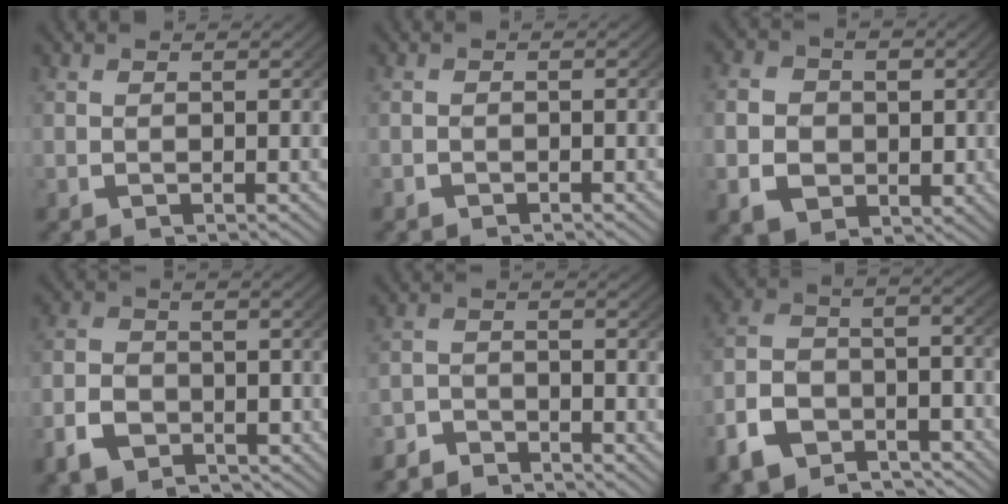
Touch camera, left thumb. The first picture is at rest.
{"total": 0.7, "force": [-0.7, 0.3, 0.1], "torque": [-0.003, -0.005, -0.012]}
{"total": 7.9, "force": [-0.9, 6.6, 4.3], "torque": [-0.082, -0.030, -0.002]}
{"total": 4.8, "force": [-3.1, 2.9, 2.2], "torque": [-0.045, -0.013, -0.051]}
{"total": 3.6, "force": [-3.4, 0.9, 0.2], "torque": [0.002, -0.013, -0.065]}
{"total": 10.8, "force": [-5.4, 7.2, 5.8], "torque": [-0.123, -0.033, -0.083]}